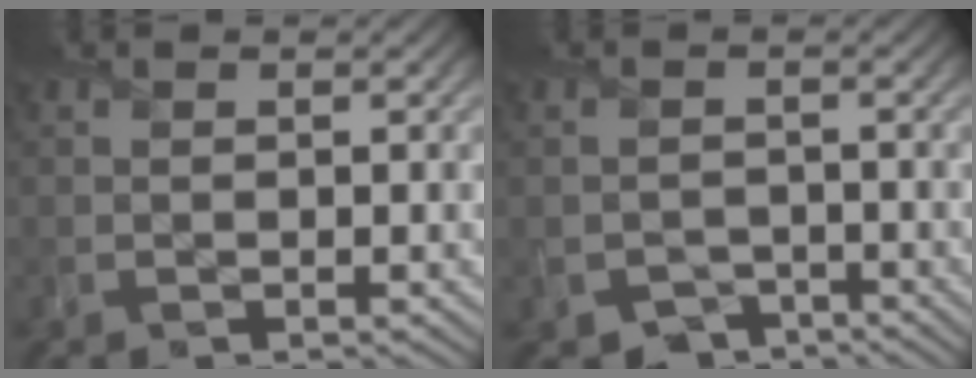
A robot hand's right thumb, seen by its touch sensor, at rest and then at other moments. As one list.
[{"total": 3.0, "force": [-2.4, 1.8, 0.5], "torque": [-0.002, -0.012, -0.045]}]